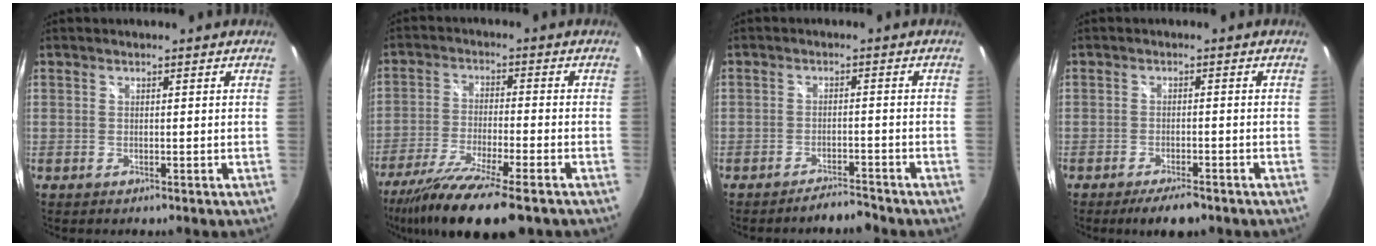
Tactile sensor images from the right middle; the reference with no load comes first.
{"total": 14.9, "force": [-11.0, 1.7, 9.9], "torque": [-0.203, -0.044, -0.191]}
{"total": 3.3, "force": [-3.2, 0.4, 0.7], "torque": [-0.021, 0.002, -0.048]}
{"total": 5.1, "force": [-4.0, 1.4, 2.9], "torque": [-0.061, -0.007, -0.064]}